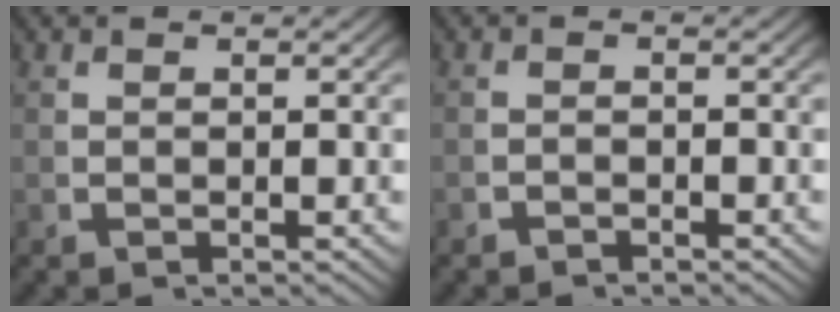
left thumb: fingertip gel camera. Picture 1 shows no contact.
{"total": 1.1, "force": [-1.1, 0.0, -0.1], "torque": [0.007, -0.002, -0.022]}